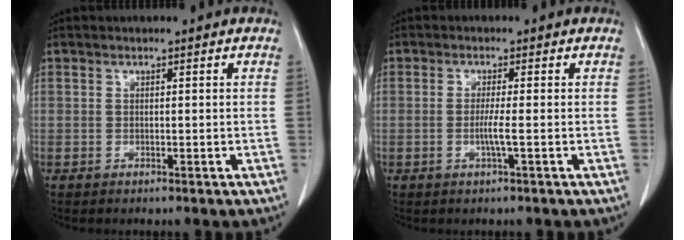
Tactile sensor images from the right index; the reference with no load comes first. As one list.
[{"total": 2.3, "force": [-0.5, -0.5, 2.2], "torque": [-0.045, -0.004, -0.012]}]